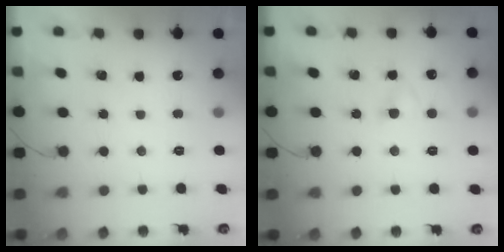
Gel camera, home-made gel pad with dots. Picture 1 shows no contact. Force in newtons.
{"total": 2.3, "press": 2.1, "slide": 1.0}